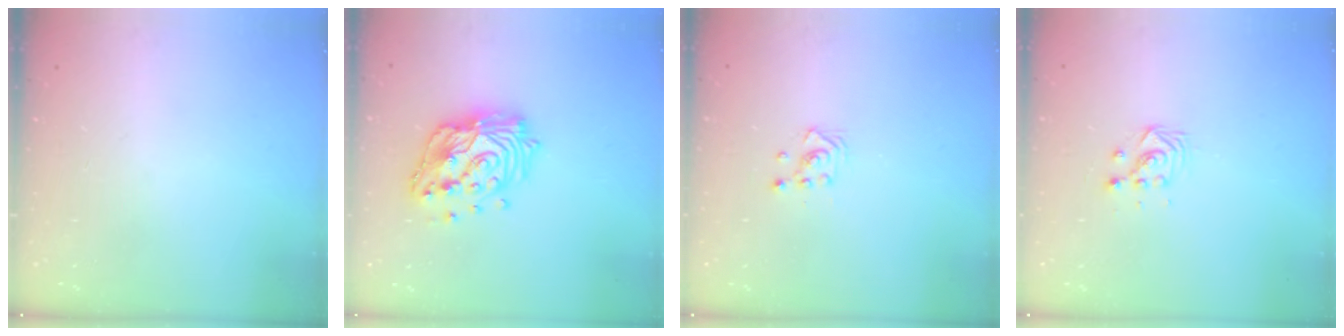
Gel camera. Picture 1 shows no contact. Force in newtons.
{"total": 18.2, "press": 18.1, "slide": 1.5}
{"total": 2.9, "press": 2.8, "slide": 0.3}
{"total": 3.5, "press": 3.5, "slide": 0.4}